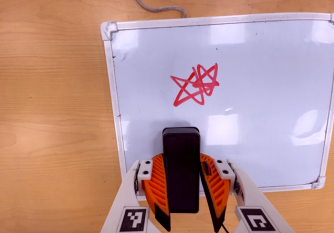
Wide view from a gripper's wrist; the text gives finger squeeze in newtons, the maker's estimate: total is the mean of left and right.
{"total": 9.0, "left": 7.3, "right": 10.7}